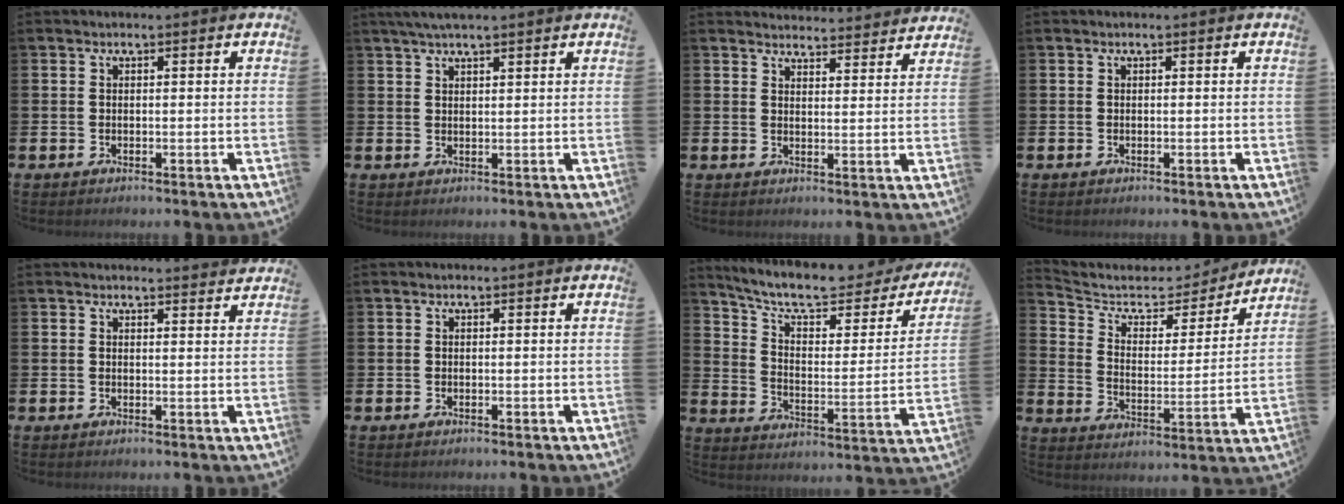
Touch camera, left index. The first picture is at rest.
{"total": 3.0, "force": [2.4, 0.3, 1.6], "torque": [-0.037, 0.002, 0.044]}
{"total": 4.0, "force": [3.9, 0.5, -0.1], "torque": [0.005, -0.031, 0.070]}
{"total": 0.0}
{"total": 1.5, "force": [1.5, 0.1, 0.0], "torque": [0.005, -0.008, 0.026]}
{"total": 0.0}
{"total": 9.8, "force": [7.9, 2.9, 5.0], "torque": [-0.117, -0.050, 0.130]}
{"total": 6.2, "force": [5.4, 2.7, 1.5], "torque": [-0.057, -0.045, 0.085]}